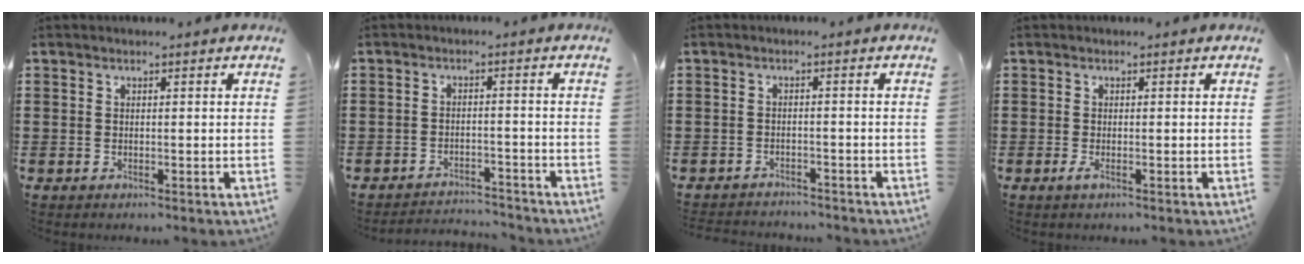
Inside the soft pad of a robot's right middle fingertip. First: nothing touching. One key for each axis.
{"total": 3.0, "fx": -3.0, "fy": 0.3, "fz": -0.1, "tx": -0.006, "ty": 0.000, "tz": -0.066}
{"total": 2.1, "fx": -2.1, "fy": 0.2, "fz": -0.1, "tx": -0.006, "ty": 0.000, "tz": -0.045}
{"total": 1.0, "fx": -0.3, "fy": 0.1, "fz": 1.0, "tx": -0.024, "ty": -0.005, "tz": -0.008}